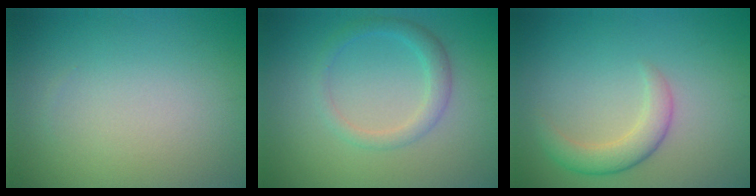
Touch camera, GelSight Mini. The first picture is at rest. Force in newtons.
{"total": 2.3, "press": 2.3, "slide": 0.0}
{"total": 2.9, "press": 2.9, "slide": 0.2}